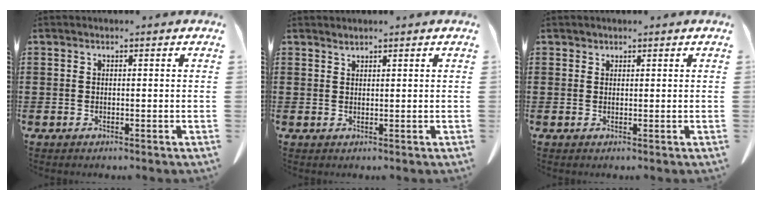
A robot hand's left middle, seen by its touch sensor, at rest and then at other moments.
{"total": 1.0, "force": [0.9, 0.0, 0.2], "torque": [-0.005, -0.003, 0.019]}
{"total": 0.8, "force": [0.7, 0.4, 0.0], "torque": [-0.003, -0.001, 0.016]}